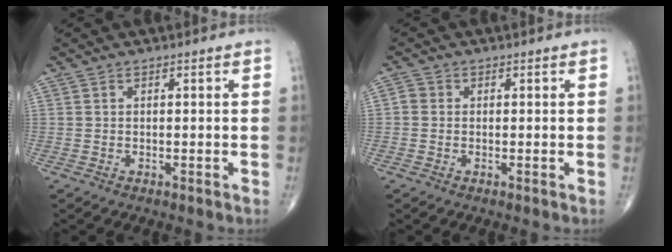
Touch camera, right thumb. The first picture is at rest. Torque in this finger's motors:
{"motor_torque": [-0.24, 0.02, 0.13, 0.01, 0.01]}